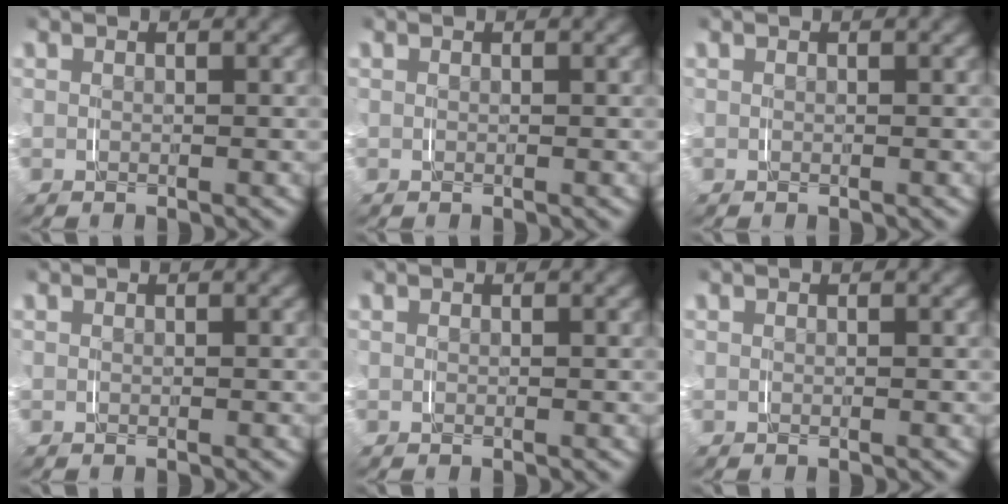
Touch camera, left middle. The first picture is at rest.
{"total": 0.0}
{"total": 0.0}
{"total": 0.0}
{"total": 0.0}
{"total": 0.0}